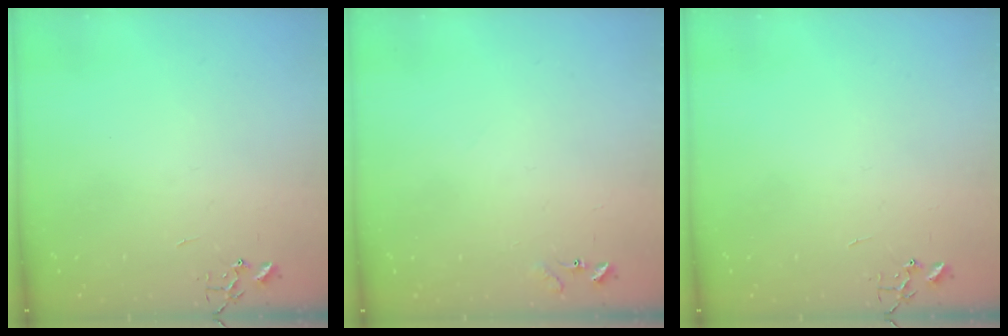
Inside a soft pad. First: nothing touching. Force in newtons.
{"total": 7.7, "press": 7.6, "slide": 0.6}
{"total": 0.0}